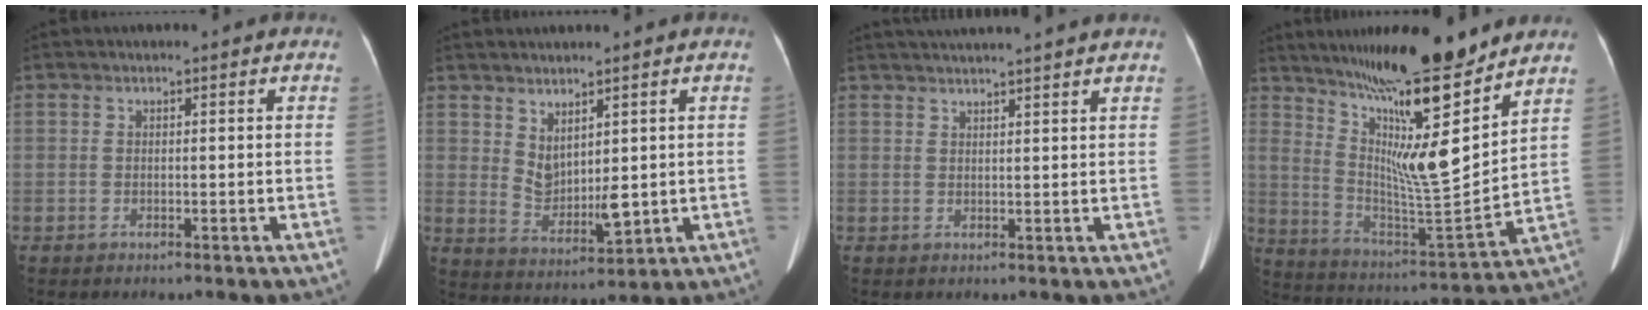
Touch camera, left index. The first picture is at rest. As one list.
[{"total": 5.1, "force": [1.9, 2.3, 4.2], "torque": [-0.087, -0.008, 0.054]}, {"total": 9.0, "force": [8.2, -1.0, 3.6], "torque": [-0.055, 0.027, 0.103]}, {"total": 18.6, "force": [13.6, 0.8, 12.7], "torque": [-0.201, -0.024, 0.236]}]